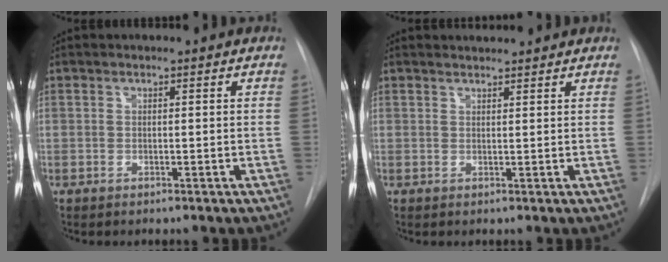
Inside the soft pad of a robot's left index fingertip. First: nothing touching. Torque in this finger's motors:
{"motor_torque": [0.84, -1.26, -0.03, 0.00]}